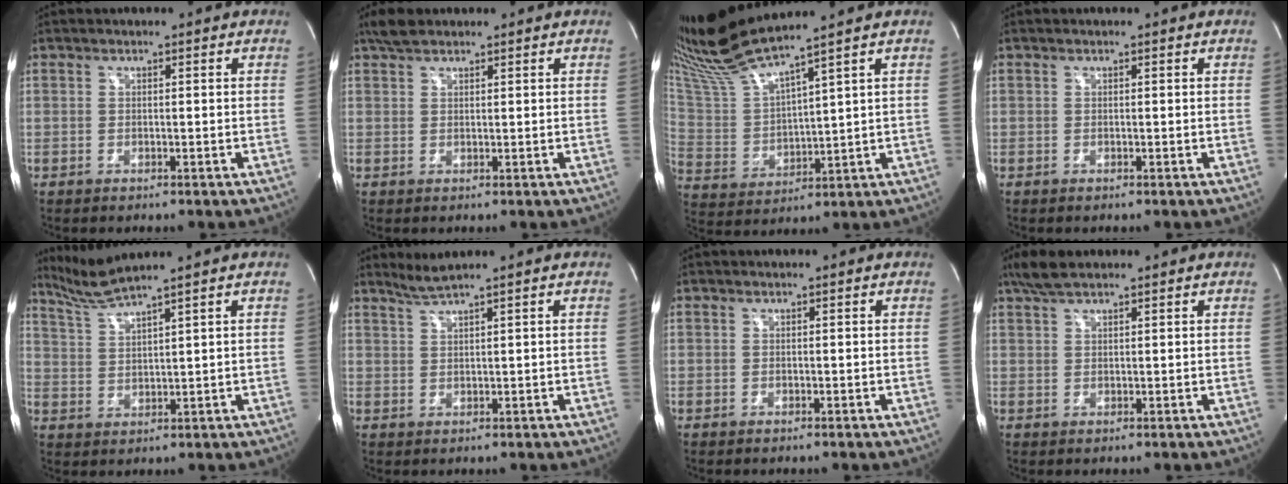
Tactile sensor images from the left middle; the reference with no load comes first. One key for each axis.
{"total": 2.9, "fx": 2.3, "fy": 1.1, "fz": 1.3, "tx": -0.031, "ty": 0.014, "tz": 0.046}
{"total": 12.0, "fx": 10.4, "fy": -1.7, "fz": 5.6, "tx": -0.127, "ty": -0.001, "tz": 0.213}
{"total": 0.0}
{"total": 5.2, "fx": 4.6, "fy": -2.0, "fz": 1.4, "tx": -0.042, "ty": -0.006, "tz": 0.103}
{"total": 2.5, "fx": 2.1, "fy": -1.1, "fz": 0.8, "tx": -0.021, "ty": -0.003, "tz": 0.048}
{"total": 0.0}
{"total": 3.8, "fx": 3.0, "fy": 0.9, "fz": 2.1, "tx": -0.052, "ty": 0.015, "tz": 0.062}